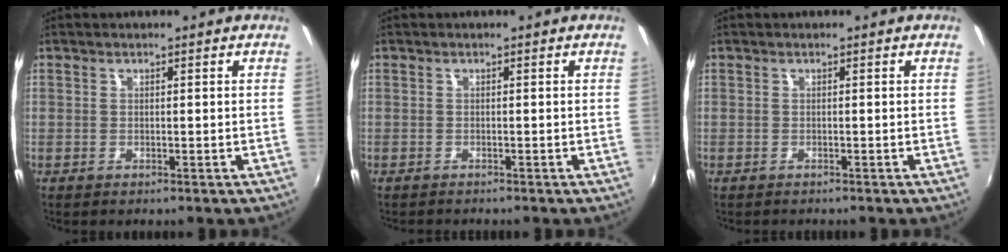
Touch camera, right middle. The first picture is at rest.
{"total": 1.2, "force": [-1.1, 0.1, 0.1], "torque": [-0.004, -0.009, -0.020]}
{"total": 0.8, "force": [-0.8, 0.2, 0.1], "torque": [-0.004, -0.006, -0.014]}